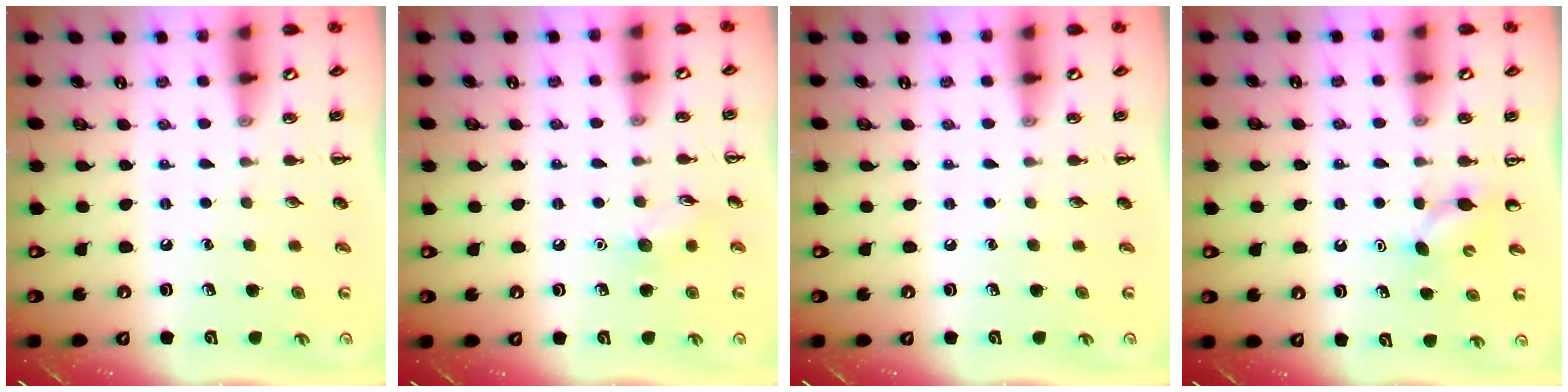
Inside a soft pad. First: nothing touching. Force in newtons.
{"total": 6.6, "press": 6.4, "slide": 1.5}
{"total": 0.0}
{"total": 3.8, "press": 3.6, "slide": 1.3}